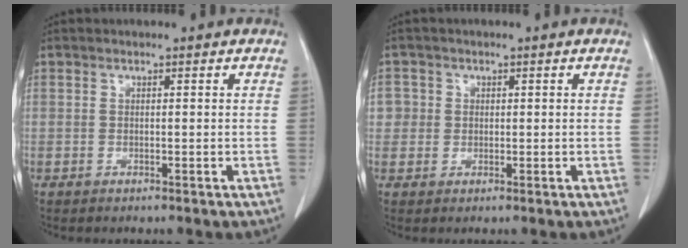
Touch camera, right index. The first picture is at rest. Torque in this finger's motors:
{"motor_torque": [-0.02, 0.01, 0.00, 0.02]}